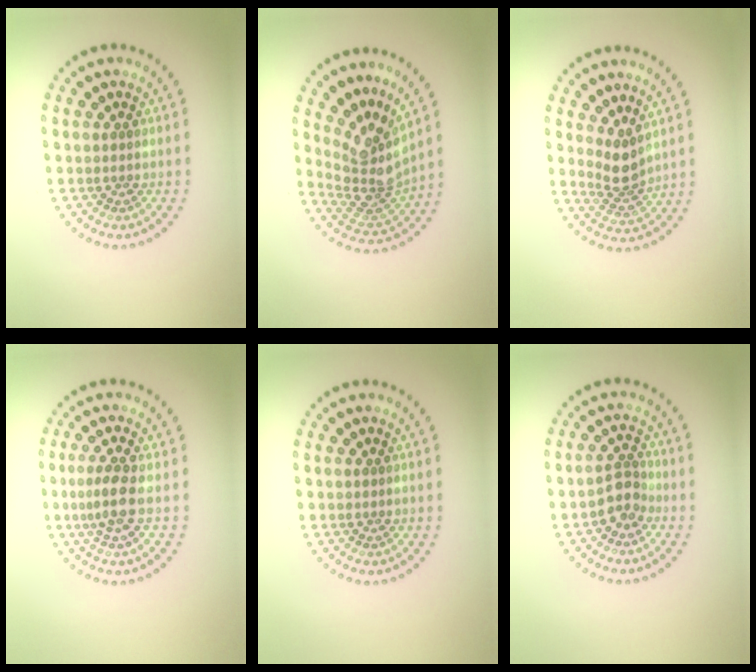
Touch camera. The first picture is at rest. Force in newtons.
{"total": 4.6, "press": 3.2, "slide": 3.4}
{"total": 2.8, "press": 2.2, "slide": 1.8}
{"total": 2.3, "press": 1.9, "slide": 1.3}
{"total": 0.0}
{"total": 2.2, "press": 1.8, "slide": 1.2}